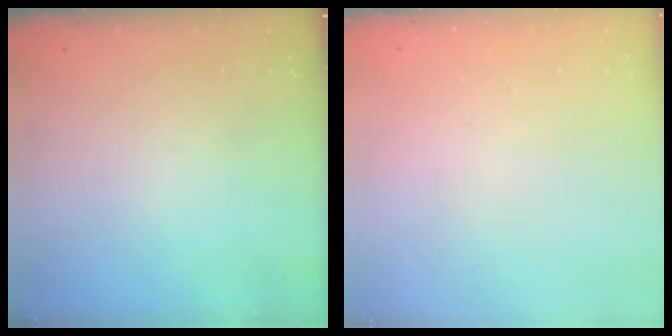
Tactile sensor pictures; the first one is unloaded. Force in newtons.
{"total": 1.6, "press": 1.6, "slide": 0.2}